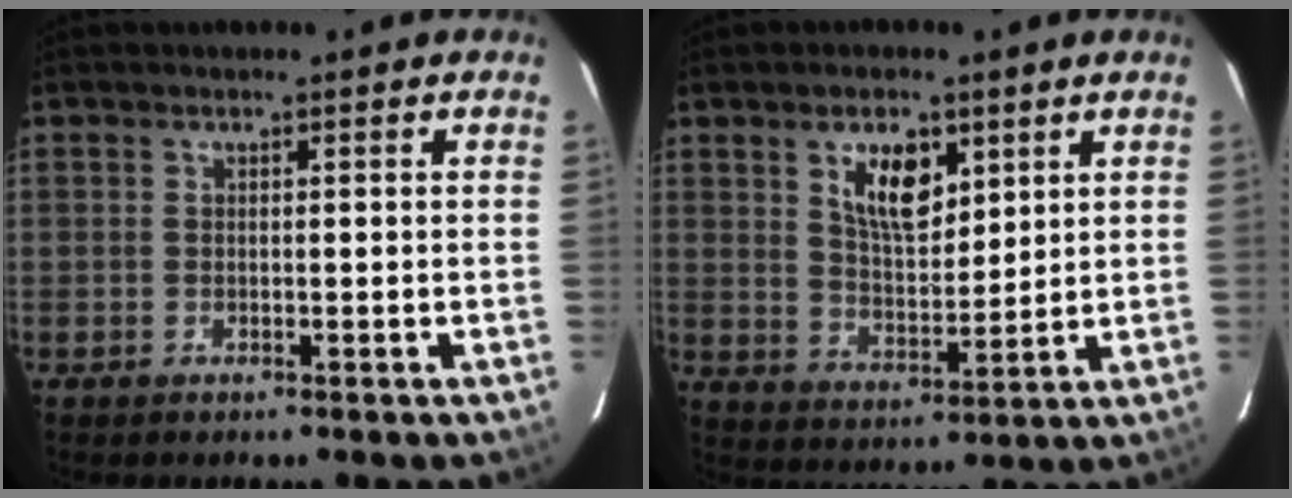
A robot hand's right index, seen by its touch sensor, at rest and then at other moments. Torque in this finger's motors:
{"motor_torque": [0.20, 0.11, 0.18, 0.08]}